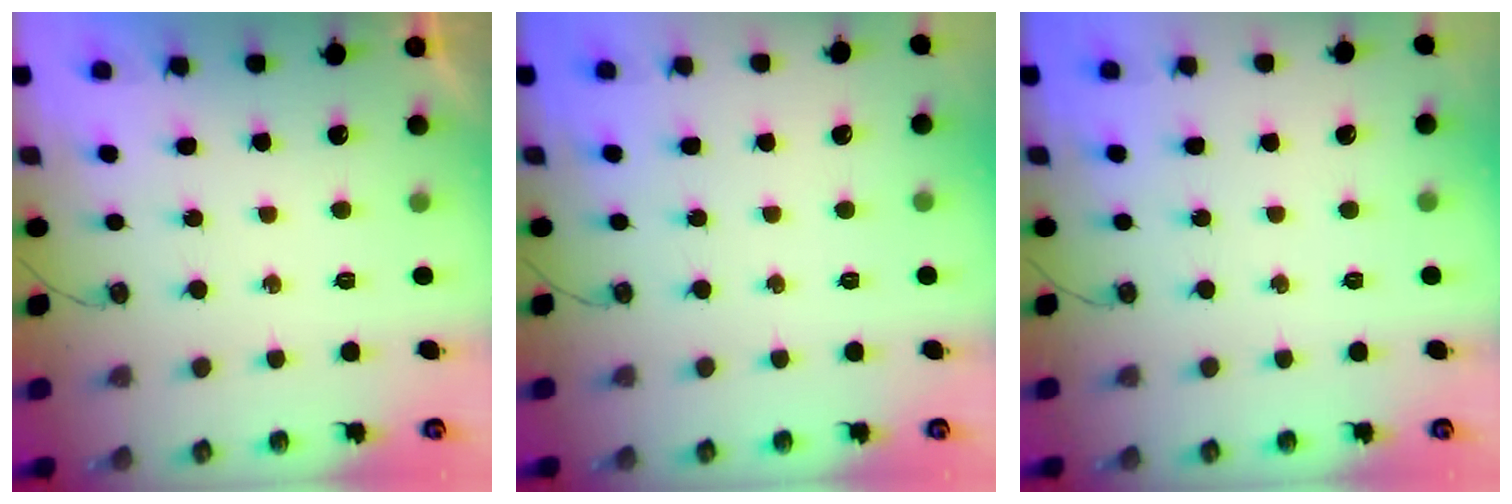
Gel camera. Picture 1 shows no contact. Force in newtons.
{"total": 0.0}
{"total": 0.0}